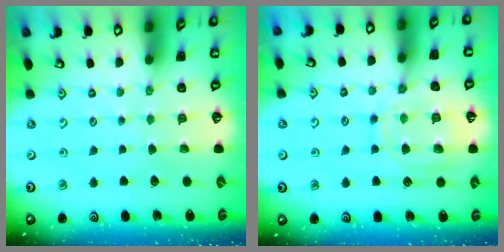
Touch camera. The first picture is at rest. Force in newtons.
{"total": 12.9, "press": 12.8, "slide": 1.1}